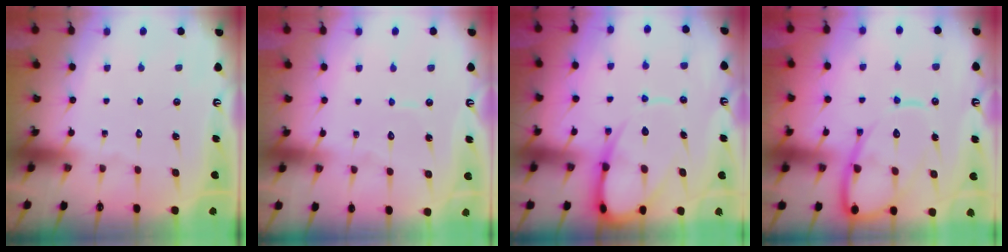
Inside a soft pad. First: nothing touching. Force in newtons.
{"total": 4.5, "press": 4.4, "slide": 0.4}
{"total": 12.7, "press": 12.6, "slide": 1.3}
{"total": 14.2, "press": 14.1, "slide": 1.5}